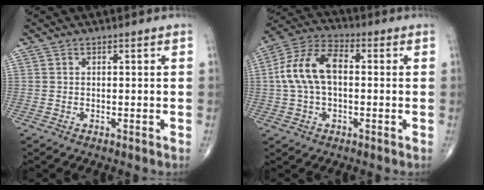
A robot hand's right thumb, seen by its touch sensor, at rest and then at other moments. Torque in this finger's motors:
{"motor_torque": [0.16, 0.15, 0.34, 0.06, 0.14]}